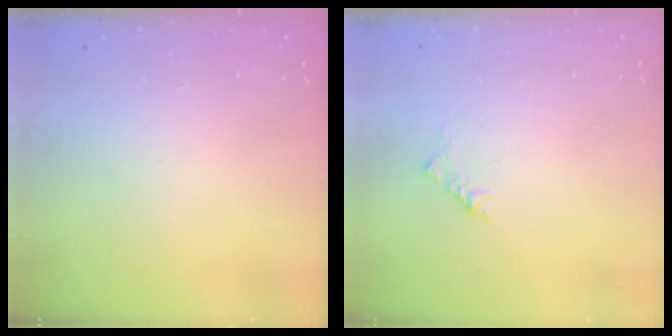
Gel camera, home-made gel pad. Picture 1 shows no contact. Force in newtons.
{"total": 1.6, "press": 1.4, "slide": 0.6}